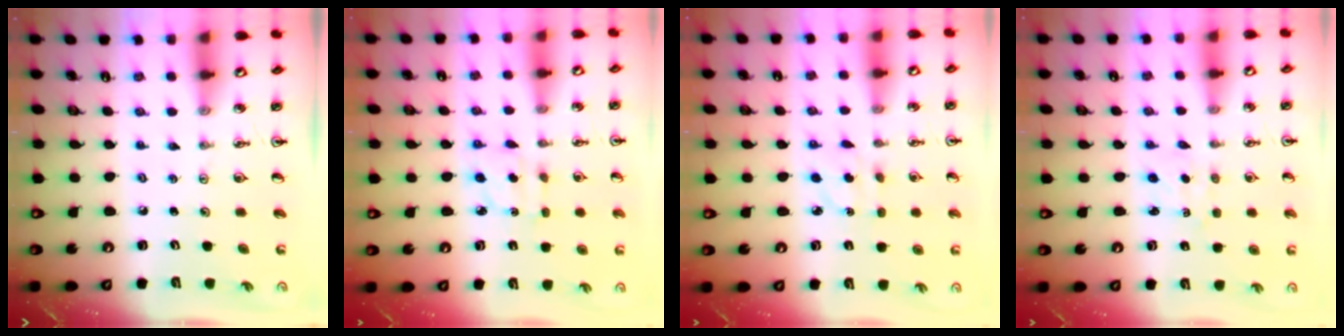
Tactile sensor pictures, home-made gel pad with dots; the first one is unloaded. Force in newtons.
{"total": 3.5, "press": 3.5, "slide": 0.6}
{"total": 3.6, "press": 3.5, "slide": 0.7}
{"total": 1.5, "press": 1.5, "slide": 0.3}